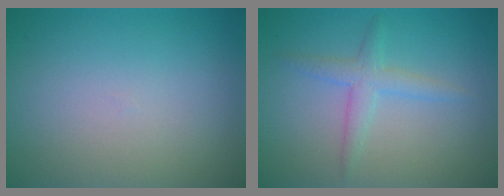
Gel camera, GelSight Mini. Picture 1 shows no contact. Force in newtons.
{"total": 2.2, "press": 2.2, "slide": 0.2}